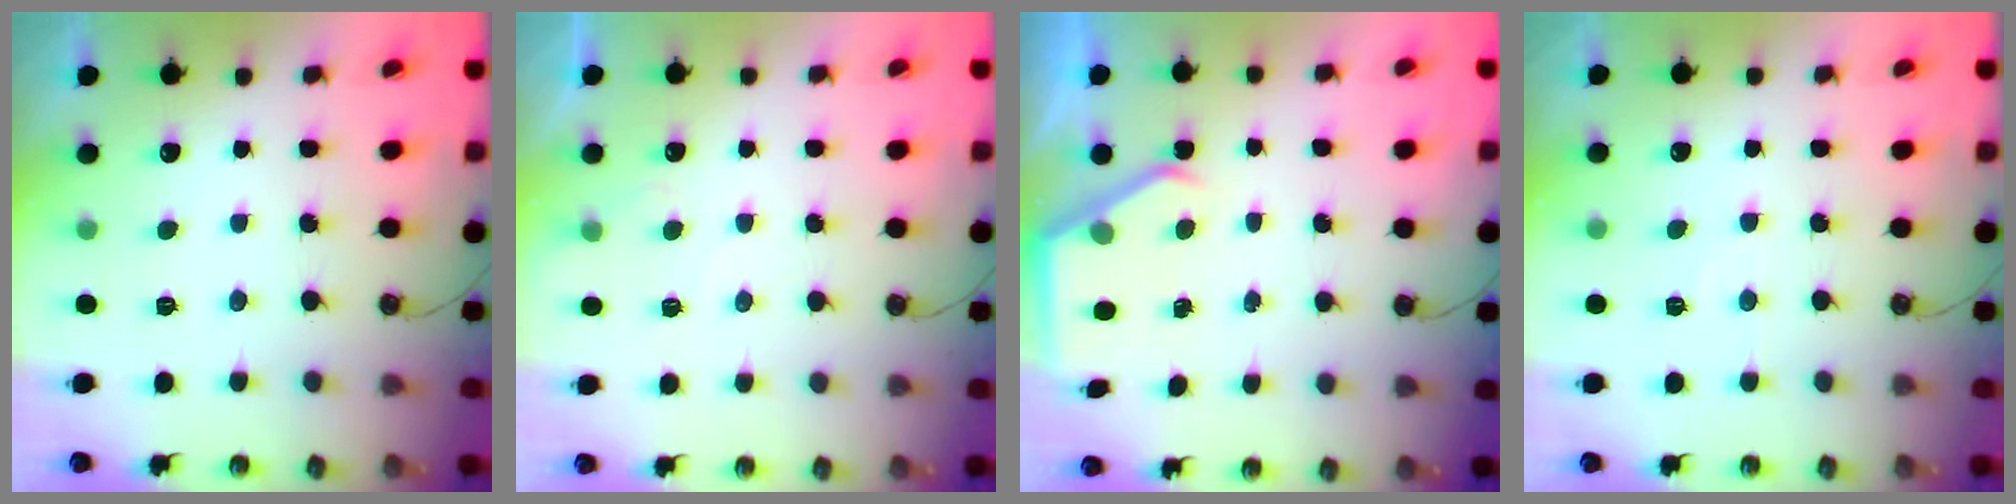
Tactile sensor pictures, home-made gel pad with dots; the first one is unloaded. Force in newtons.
{"total": 3.9, "press": 3.9, "slide": 0.5}
{"total": 3.3, "press": 3.3, "slide": 0.5}
{"total": 2.7, "press": 2.7, "slide": 0.3}